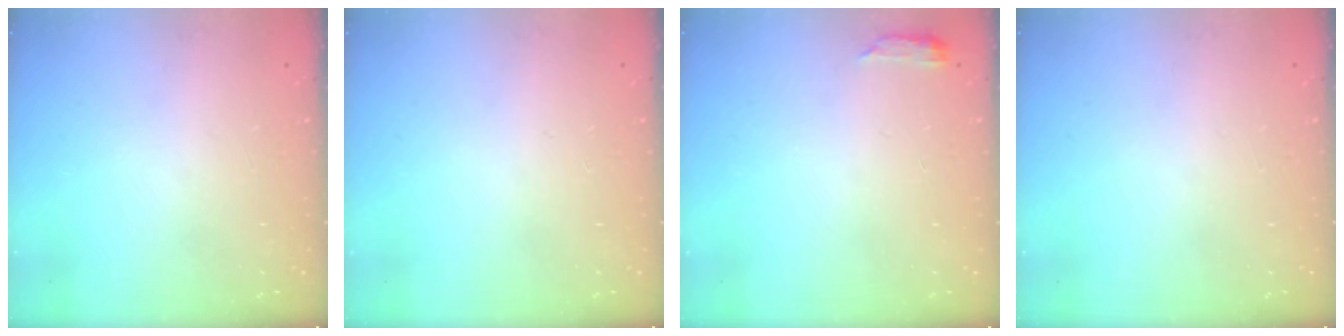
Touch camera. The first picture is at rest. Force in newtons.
{"total": 9.8, "press": 1.6, "slide": 9.7}
{"total": 2.8, "press": 2.8, "slide": 0.5}
{"total": 0.0}